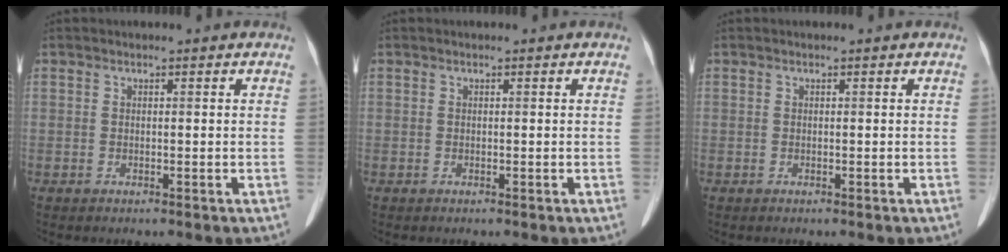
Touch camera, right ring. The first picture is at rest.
{"total": 0.0}
{"total": 0.0}